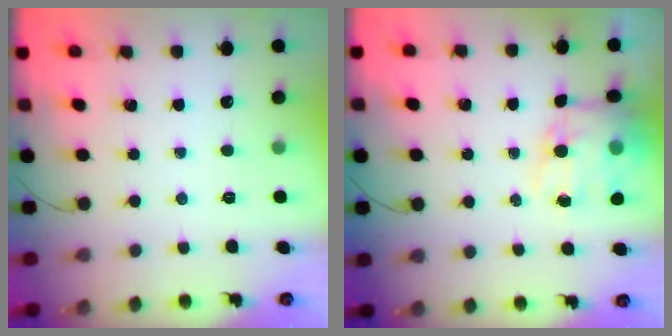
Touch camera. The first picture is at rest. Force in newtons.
{"total": 12.6, "press": 12.2, "slide": 3.2}